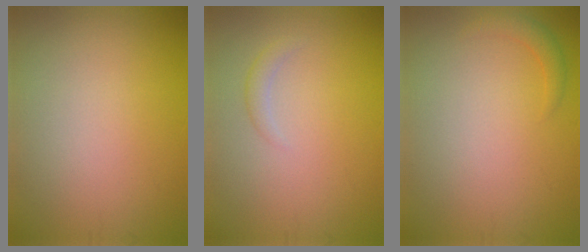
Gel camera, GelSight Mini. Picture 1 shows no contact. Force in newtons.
{"total": 1.0, "press": 1.0, "slide": 0.0}
{"total": 1.2, "press": 1.2, "slide": 0.1}